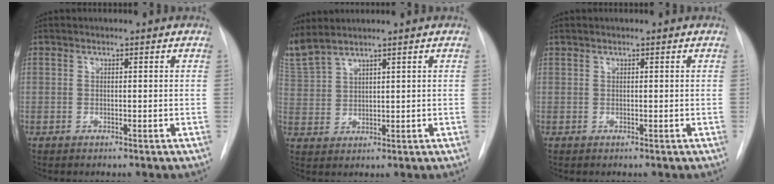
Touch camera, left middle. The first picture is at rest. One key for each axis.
{"total": 6.7, "fx": 6.1, "fy": 0.8, "fz": 2.7, "tx": -0.081, "ty": 0.011, "tz": 0.138}
{"total": 0.0}